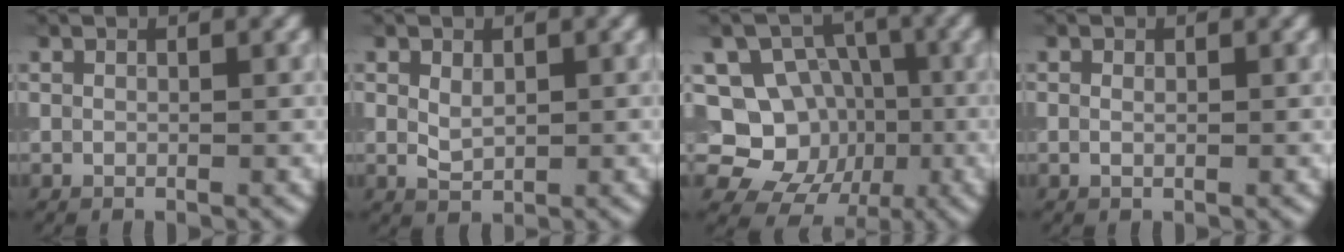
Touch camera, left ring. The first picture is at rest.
{"total": 1.7, "force": [0.5, 1.2, 1.2], "torque": [-0.022, -0.002, 0.012]}
{"total": 11.6, "force": [-1.6, 10.7, 4.2], "torque": [-0.068, 0.026, -0.047]}
{"total": 0.6, "force": [0.1, 0.3, 0.5], "torque": [-0.011, 0.000, 0.002]}